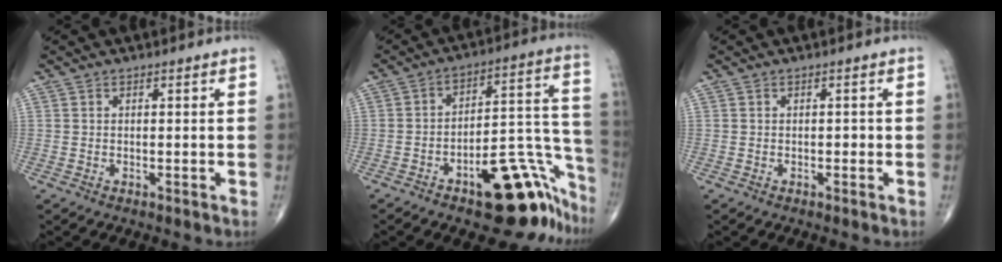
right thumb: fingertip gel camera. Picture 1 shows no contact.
{"total": 20.3, "force": [-12.0, 8.2, 14.2], "torque": [-0.084, 0.118, -0.160]}
{"total": 0.6, "force": [-0.2, 0.4, 0.4], "torque": [-0.001, 0.003, -0.007]}